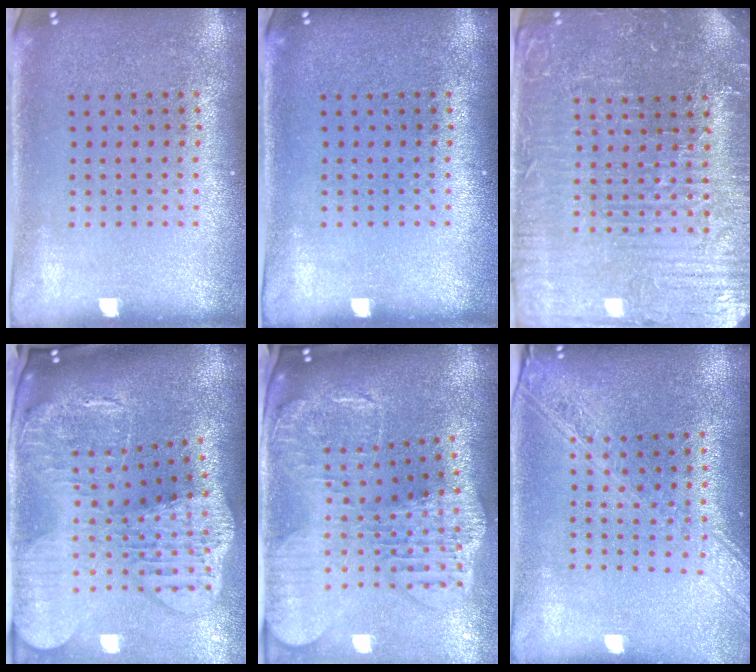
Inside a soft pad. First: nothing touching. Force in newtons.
{"total": 0.0}
{"total": 4.6, "press": 4.4, "slide": 1.3}
{"total": 4.5, "press": 3.3, "slide": 3.0}
{"total": 3.0, "press": 2.5, "slide": 1.7}
{"total": 2.2, "press": 1.9, "slide": 1.2}